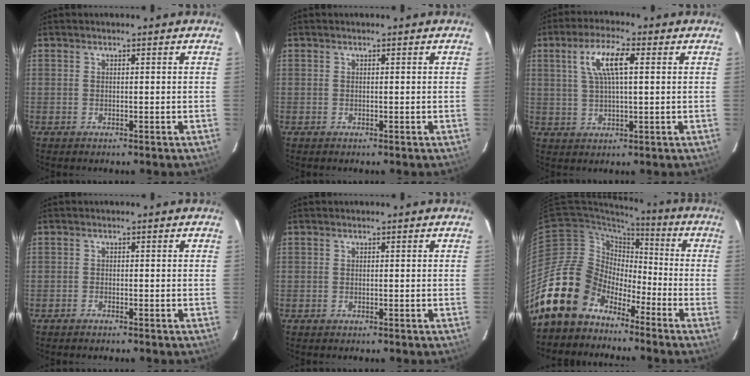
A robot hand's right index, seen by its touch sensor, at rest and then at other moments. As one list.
[{"total": 0.0}, {"total": 7.7, "force": [2.5, 2.1, 7.0], "torque": [-0.134, 0.011, 0.047]}, {"total": 0.6, "force": [-0.6, 0.1, 0.1], "torque": [-0.006, 0.000, -0.014]}, {"total": 0.0}, {"total": 16.1, "force": [-11.6, 10.4, 3.9], "torque": [-0.087, 0.032, -0.207]}]